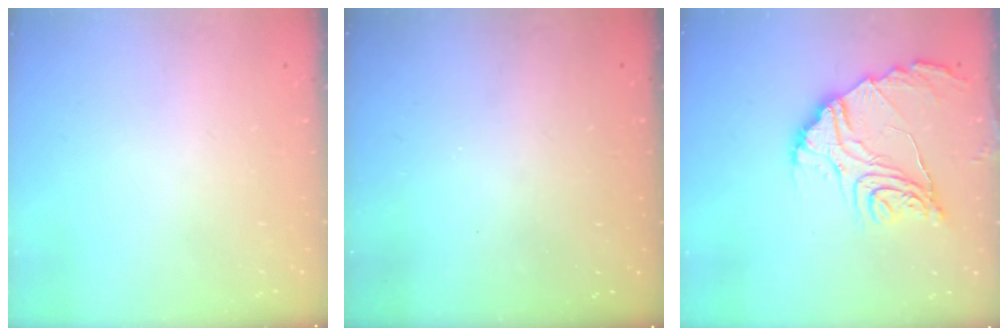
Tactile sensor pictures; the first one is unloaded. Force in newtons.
{"total": 3.3, "press": 3.3, "slide": 0.1}
{"total": 15.7, "press": 15.6, "slide": 1.1}